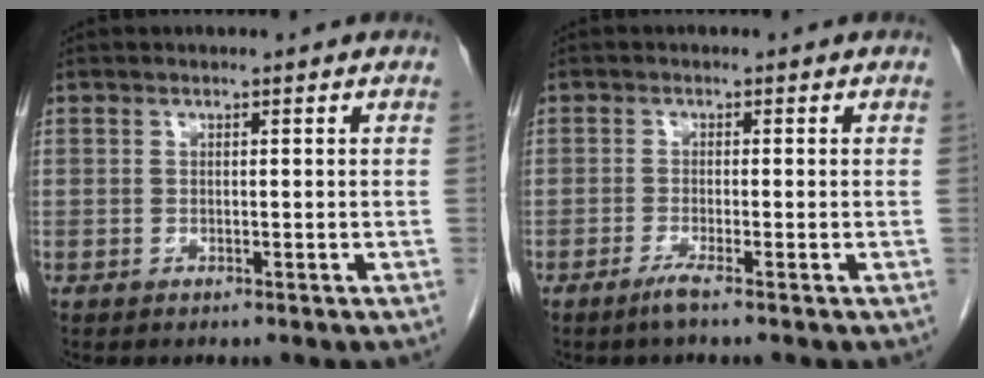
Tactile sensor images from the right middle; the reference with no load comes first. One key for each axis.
{"total": 1.9, "fx": -1.3, "fy": -0.4, "fz": 1.3, "tx": -0.030, "ty": -0.003, "tz": -0.030}